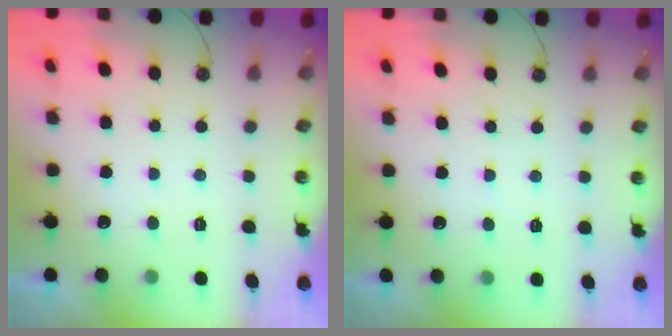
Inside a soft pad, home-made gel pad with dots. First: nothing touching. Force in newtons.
{"total": 2.4, "press": 2.4, "slide": 0.4}